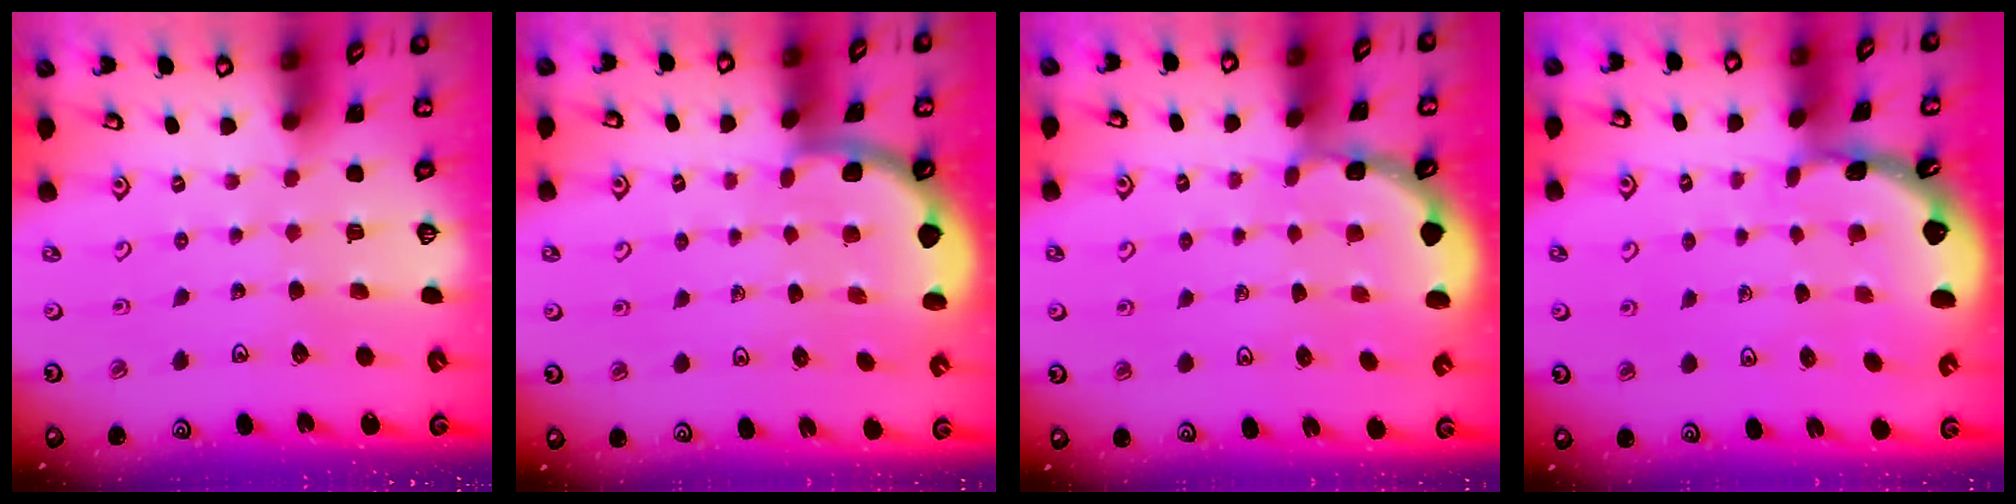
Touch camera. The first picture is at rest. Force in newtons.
{"total": 1.8, "press": 1.8, "slide": 0.0}
{"total": 1.5, "press": 1.5, "slide": 0.2}
{"total": 1.6, "press": 1.5, "slide": 0.1}